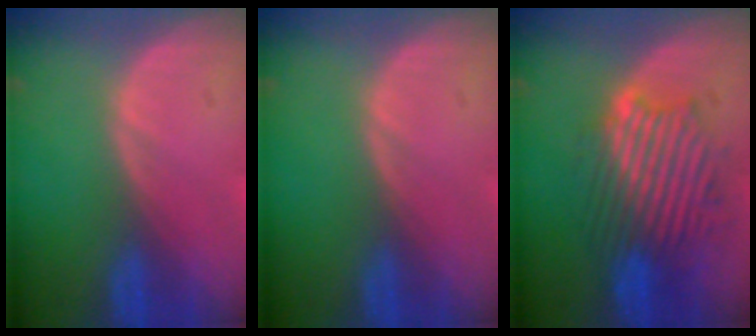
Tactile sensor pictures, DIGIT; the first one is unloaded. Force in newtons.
{"total": 0.0}
{"total": 9.8, "press": 9.5, "slide": 2.1}